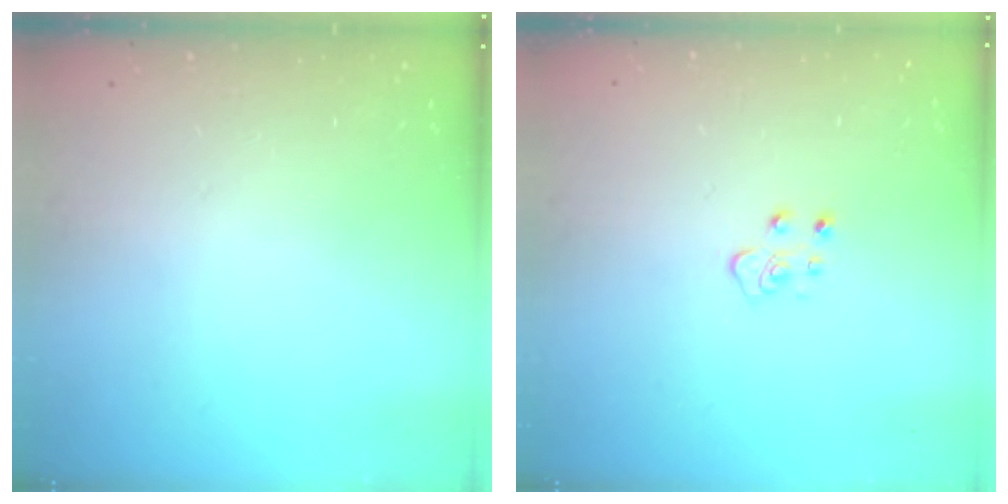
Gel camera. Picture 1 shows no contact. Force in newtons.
{"total": 5.4, "press": 5.4, "slide": 0.4}